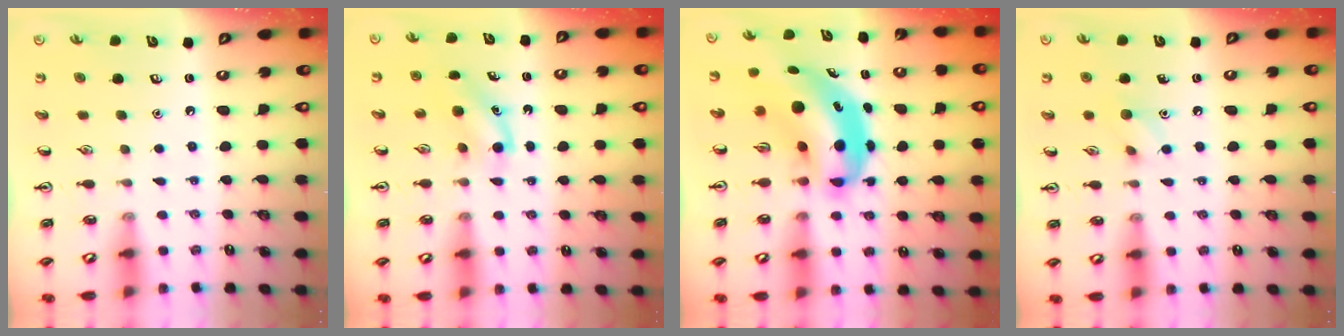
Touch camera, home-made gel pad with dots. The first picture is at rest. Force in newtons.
{"total": 5.2, "press": 5.0, "slide": 1.4}
{"total": 8.9, "press": 8.6, "slide": 2.3}
{"total": 6.3, "press": 6.2, "slide": 1.1}